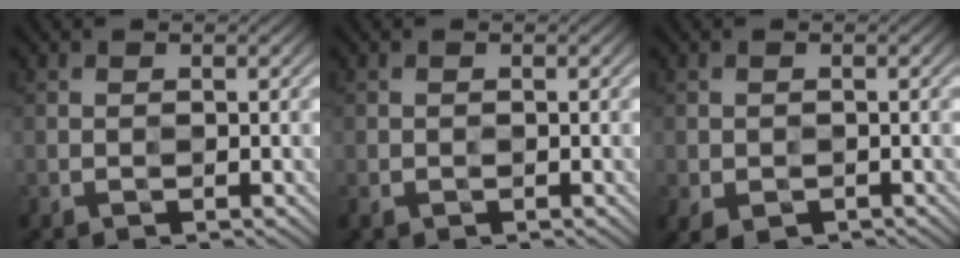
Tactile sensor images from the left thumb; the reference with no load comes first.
{"total": 1.3, "force": [-0.6, 1.0, 0.5], "torque": [-0.011, -0.006, -0.011]}
{"total": 1.4, "force": [-0.5, 1.2, 0.5], "torque": [-0.012, -0.009, -0.006]}